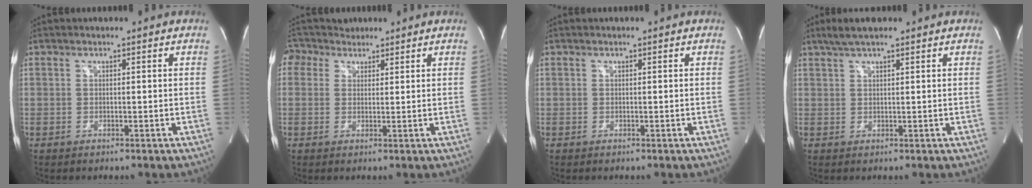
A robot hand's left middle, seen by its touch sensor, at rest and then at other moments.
{"total": 4.2, "force": [2.9, 3.1, 0.2], "torque": [-0.016, 0.032, 0.052]}
{"total": 0.0}
{"total": 4.2, "force": [3.1, 0.6, 2.7], "torque": [-0.058, 0.018, 0.059]}